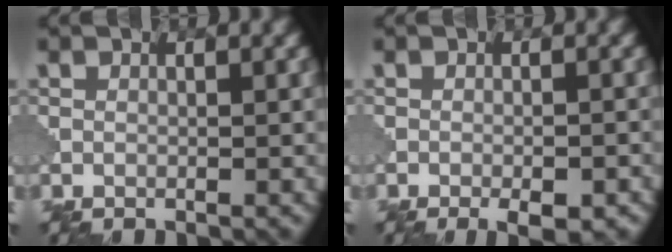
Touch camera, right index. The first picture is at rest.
{"total": 2.8, "force": [-2.1, 0.7, 1.7], "torque": [-0.009, 0.000, -0.018]}